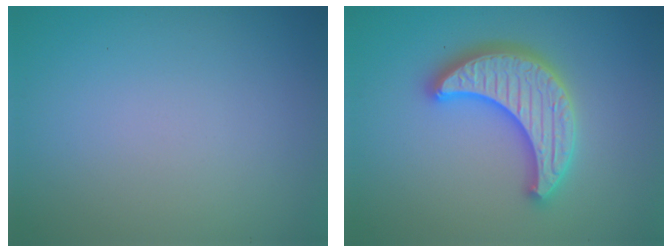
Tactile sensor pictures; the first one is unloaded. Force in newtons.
{"total": 5.3, "press": 5.2, "slide": 0.9}